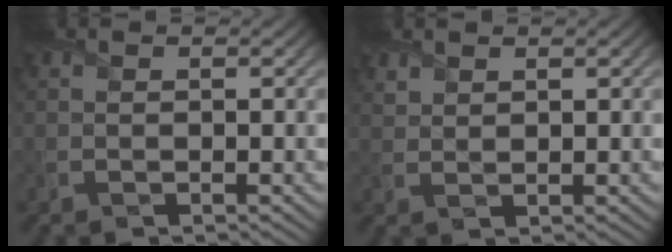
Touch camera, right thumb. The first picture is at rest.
{"total": 1.5, "force": [1.3, 0.5, 0.3], "torque": [-0.011, 0.001, 0.033]}